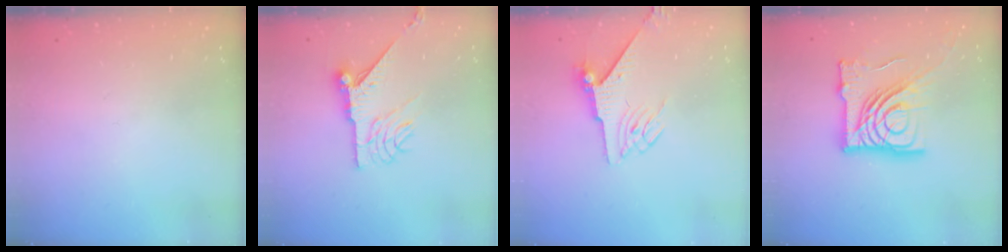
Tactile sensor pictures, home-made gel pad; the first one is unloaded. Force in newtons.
{"total": 10.2, "press": 10.2, "slide": 0.5}
{"total": 6.0, "press": 5.9, "slide": 1.0}
{"total": 22.2, "press": 22.1, "slide": 2.7}